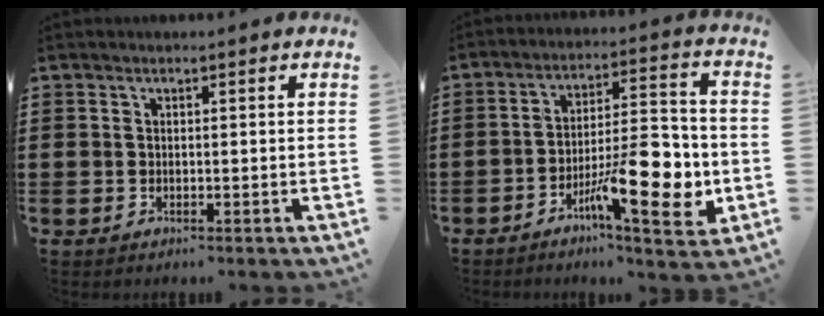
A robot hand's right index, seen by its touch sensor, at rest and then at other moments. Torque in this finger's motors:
{"motor_torque": [1.13, -1.01, 0.55, 0.21]}